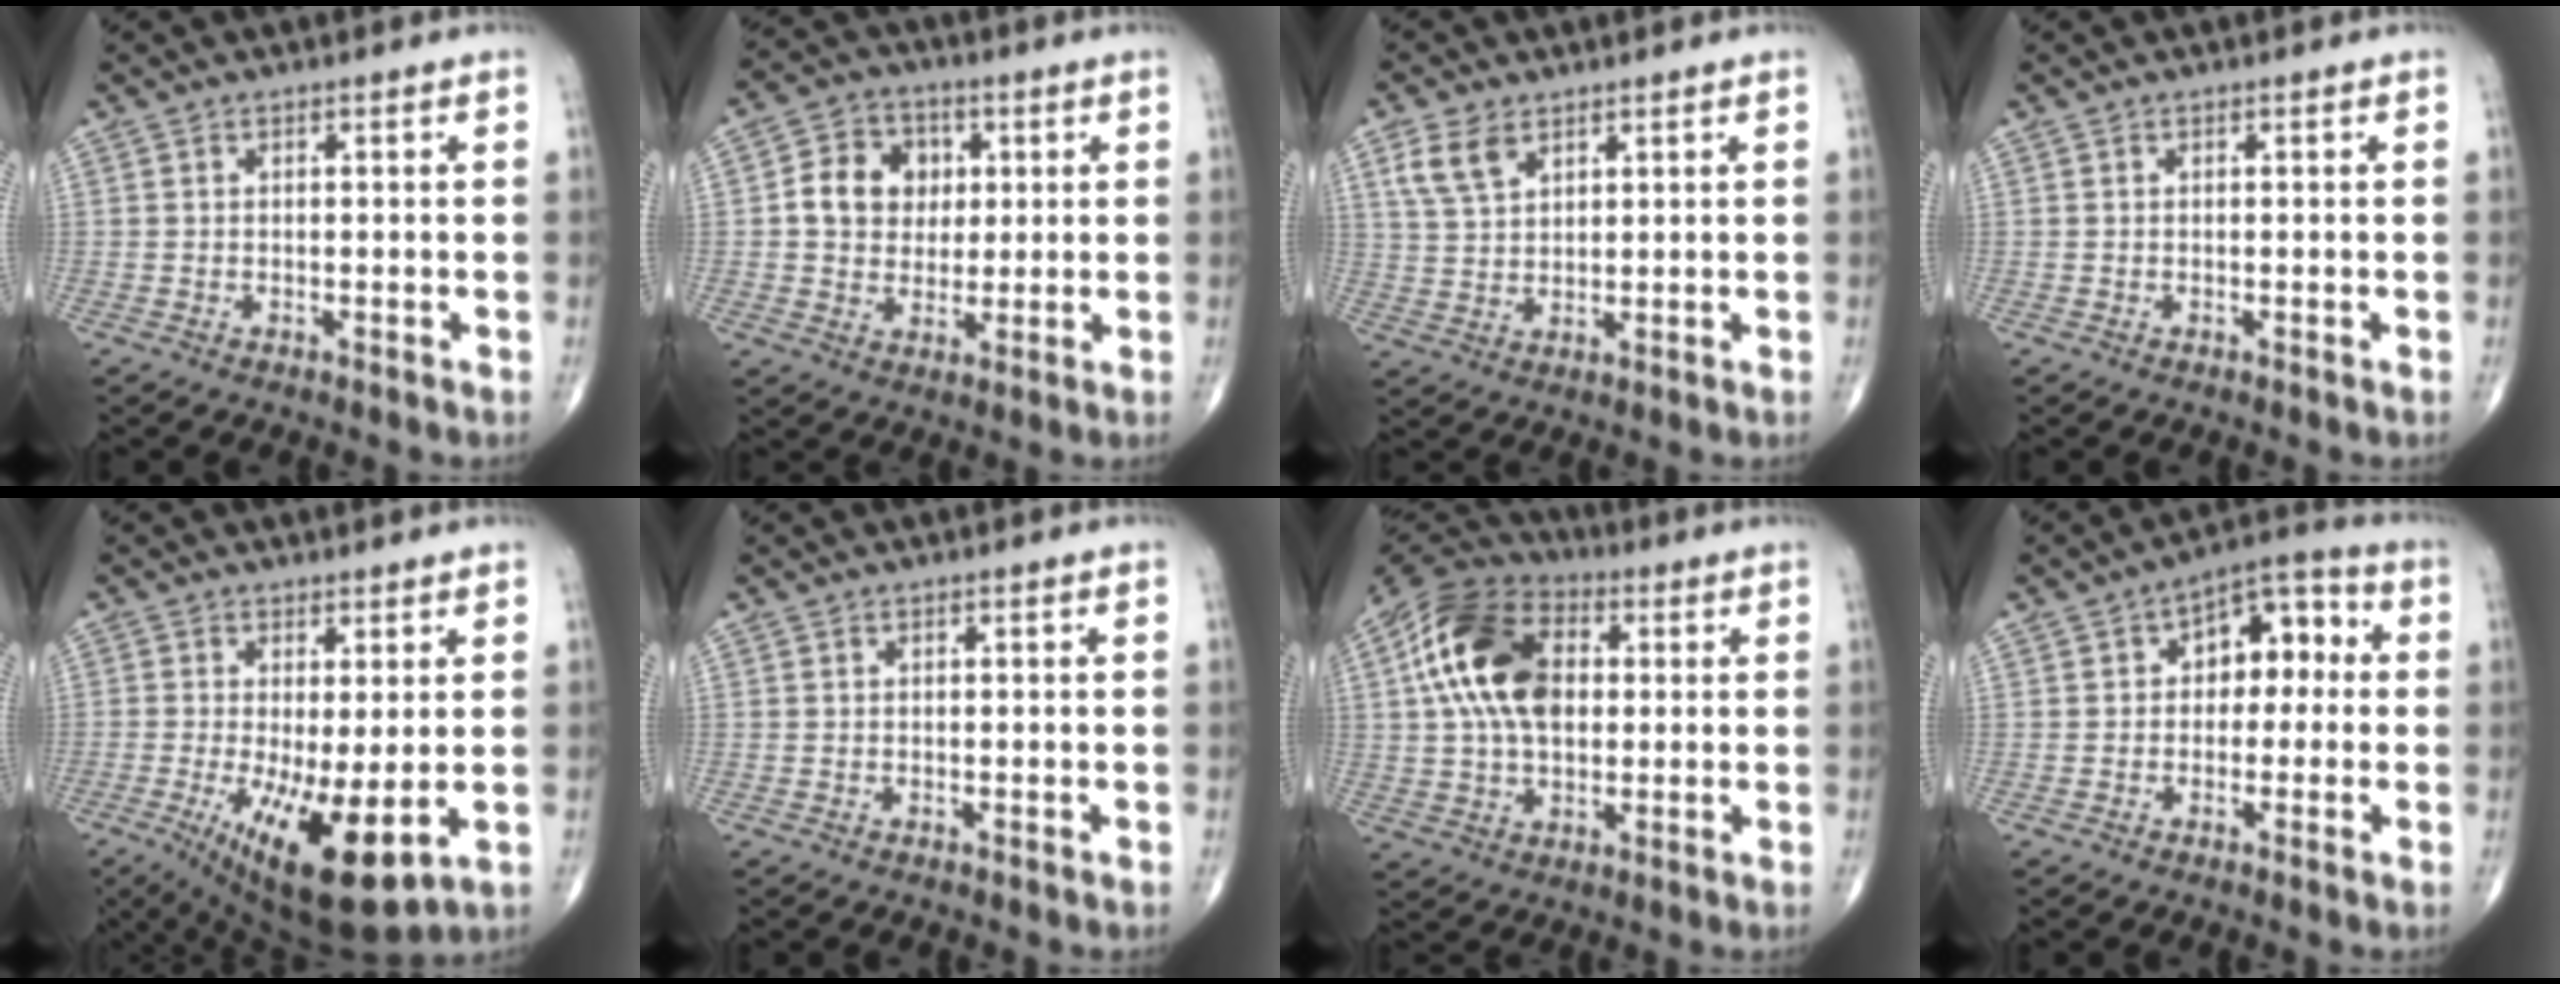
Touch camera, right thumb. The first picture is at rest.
{"total": 9.8, "force": [1.7, 8.2, 5.1], "torque": [-0.048, 0.003, 0.024]}
{"total": 5.9, "force": [3.4, 3.4, 3.5], "torque": [-0.064, -0.009, 0.073]}
{"total": 0.0}
{"total": 12.8, "force": [-2.7, 4.1, 11.8], "torque": [-0.203, -0.029, -0.027]}
{"total": 0.0}
{"total": 17.6, "force": [3.0, 11.3, 13.1], "torque": [-0.236, 0.015, 0.046]}
{"total": 9.2, "force": [1.0, 5.9, 7.0], "torque": [-0.059, 0.034, 0.003]}